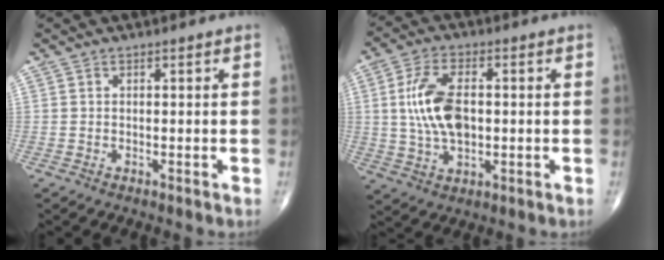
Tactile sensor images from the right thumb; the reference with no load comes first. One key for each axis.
{"total": 11.1, "fx": 0.6, "fy": 5.9, "fz": 9.4, "tx": -0.183, "ty": 0.005, "tz": 0.015}